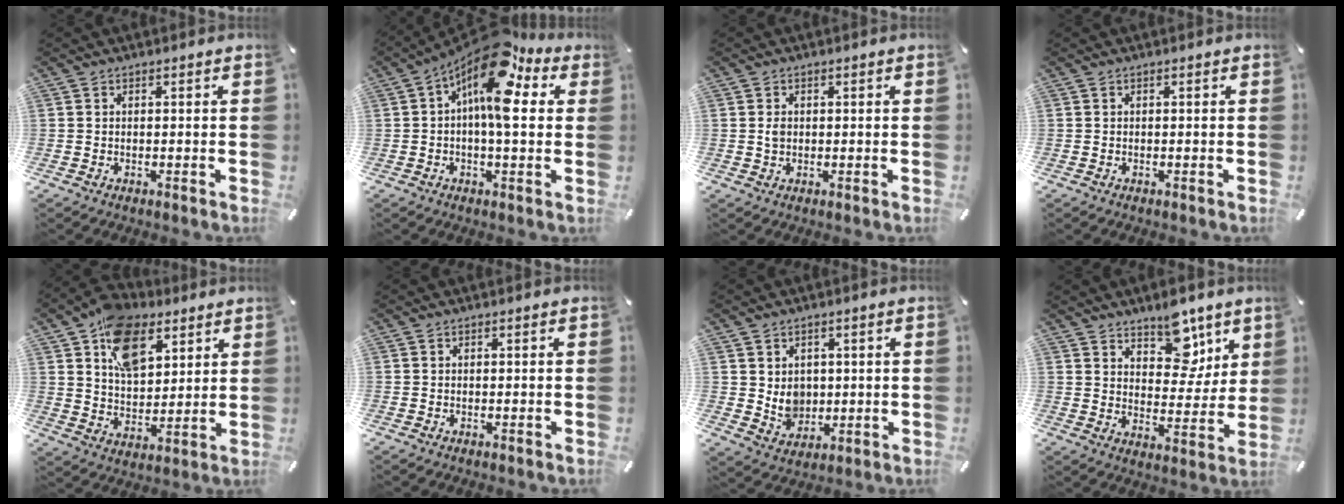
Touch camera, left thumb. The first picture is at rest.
{"total": 15.1, "force": [5.8, 5.9, 12.6], "torque": [-0.206, -0.047, 0.093]}
{"total": 1.6, "force": [0.3, 1.3, 0.8], "torque": [-0.010, 0.001, 0.003]}
{"total": 0.0}
{"total": 14.3, "force": [7.8, 9.2, 7.7], "torque": [-0.135, -0.024, 0.145]}
{"total": 0.0}
{"total": 6.0, "force": [1.8, 5.5, 1.5], "torque": [-0.012, -0.014, 0.035]}
{"total": 11.8, "force": [8.2, 6.9, 4.9], "torque": [-0.050, -0.061, 0.147]}